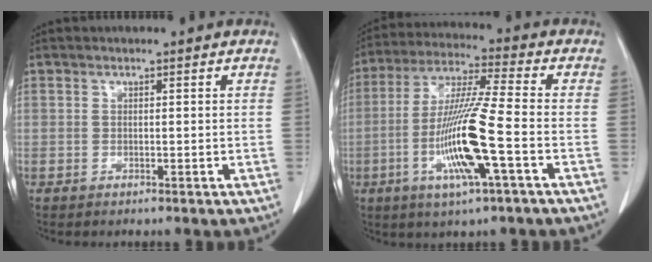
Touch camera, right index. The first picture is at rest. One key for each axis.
{"total": 14.0, "fx": -4.0, "fy": 0.0, "fz": 13.4, "tx": -0.272, "ty": -0.012, "tz": -0.081}